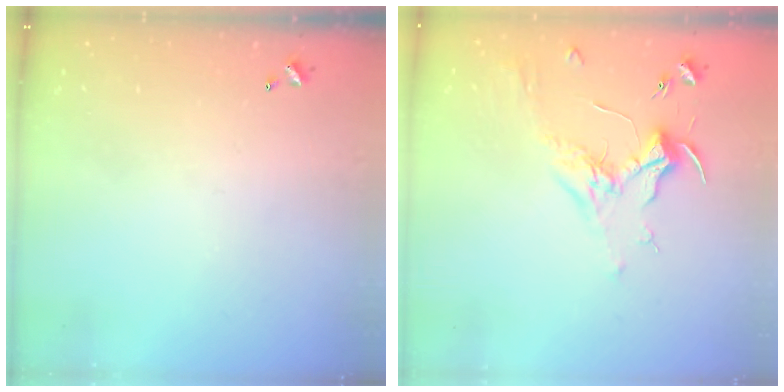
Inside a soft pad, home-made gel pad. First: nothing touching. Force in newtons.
{"total": 1.8, "press": 1.7, "slide": 0.7}